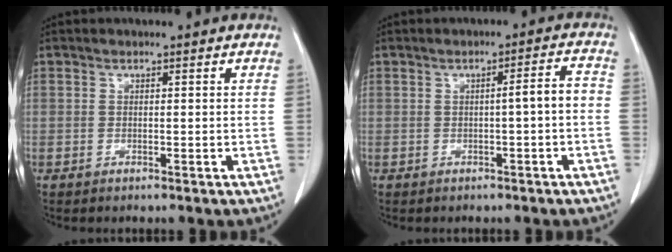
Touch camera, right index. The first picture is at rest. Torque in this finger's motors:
{"motor_torque": [0.60, -0.23, 0.26, 0.05]}